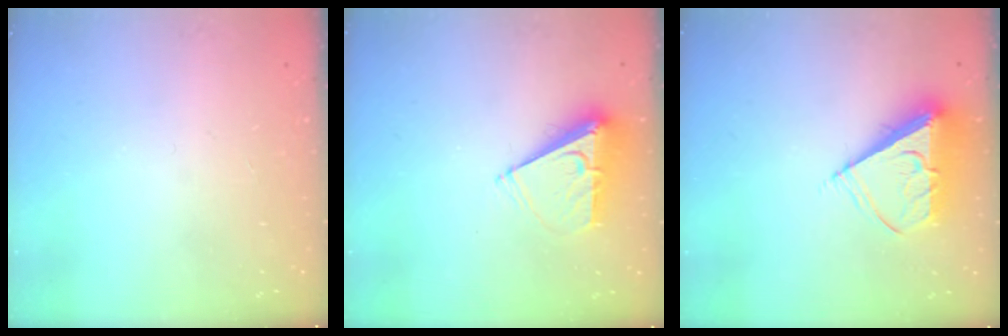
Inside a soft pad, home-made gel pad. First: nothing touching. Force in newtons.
{"total": 7.0, "press": 7.0, "slide": 0.3}
{"total": 9.5, "press": 9.4, "slide": 1.3}